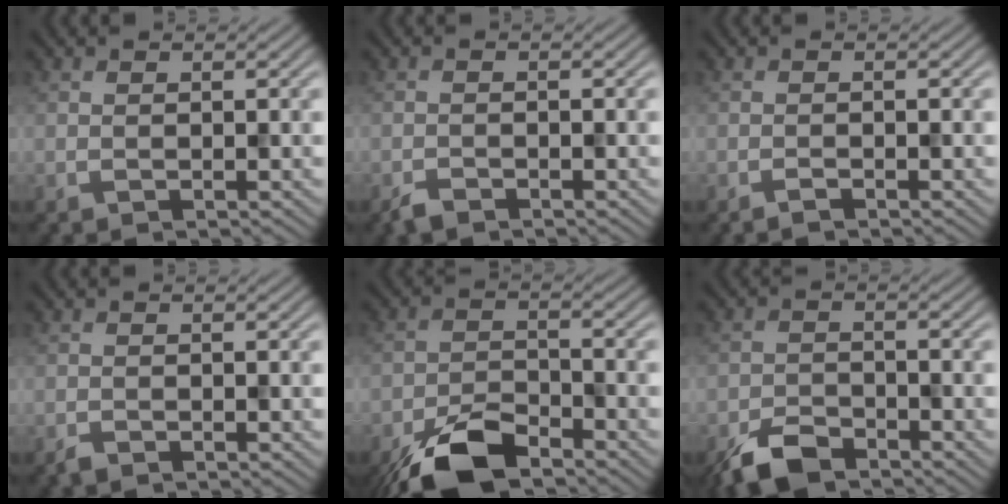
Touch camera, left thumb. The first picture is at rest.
{"total": 1.5, "force": [-1.3, 0.5, 0.5], "torque": [-0.012, -0.002, -0.029]}
{"total": 0.8, "force": [-0.7, 0.1, 0.4], "torque": [-0.008, 0.000, -0.014]}
{"total": 0.8, "force": [-0.7, 0.2, 0.3], "torque": [-0.006, 0.000, -0.015]}
{"total": 8.2, "force": [-6.0, 3.0, 4.6], "torque": [-0.081, -0.007, -0.124]}
{"total": 5.5, "force": [-4.3, 2.2, 2.5], "torque": [-0.043, -0.005, -0.089]}